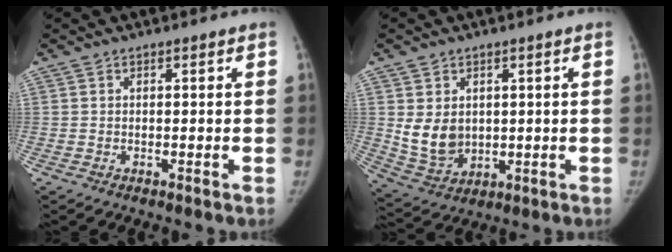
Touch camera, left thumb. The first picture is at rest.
{"total": 7.8, "force": [1.2, 6.2, 4.7], "torque": [-0.058, -0.017, 0.043]}